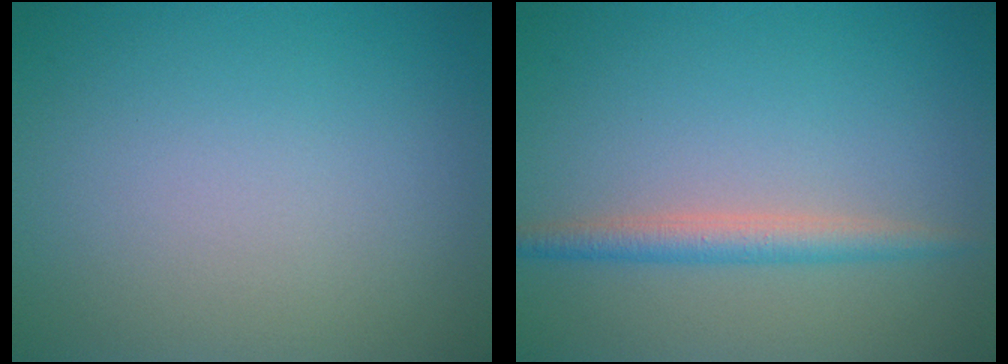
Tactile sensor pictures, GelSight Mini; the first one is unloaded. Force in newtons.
{"total": 2.5, "press": 2.5, "slide": 0.1}